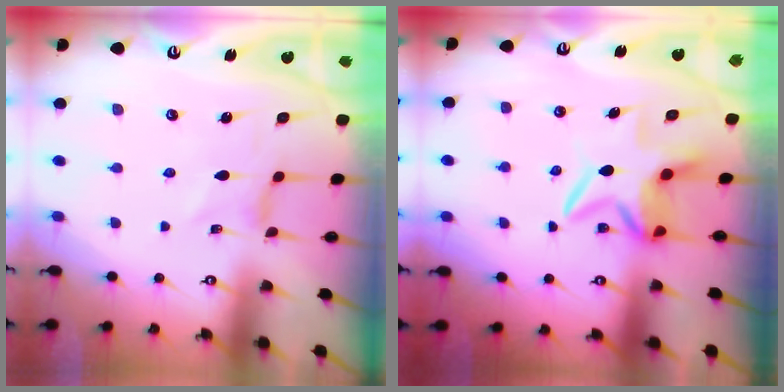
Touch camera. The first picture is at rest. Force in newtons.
{"total": 7.2, "press": 7.1, "slide": 1.1}